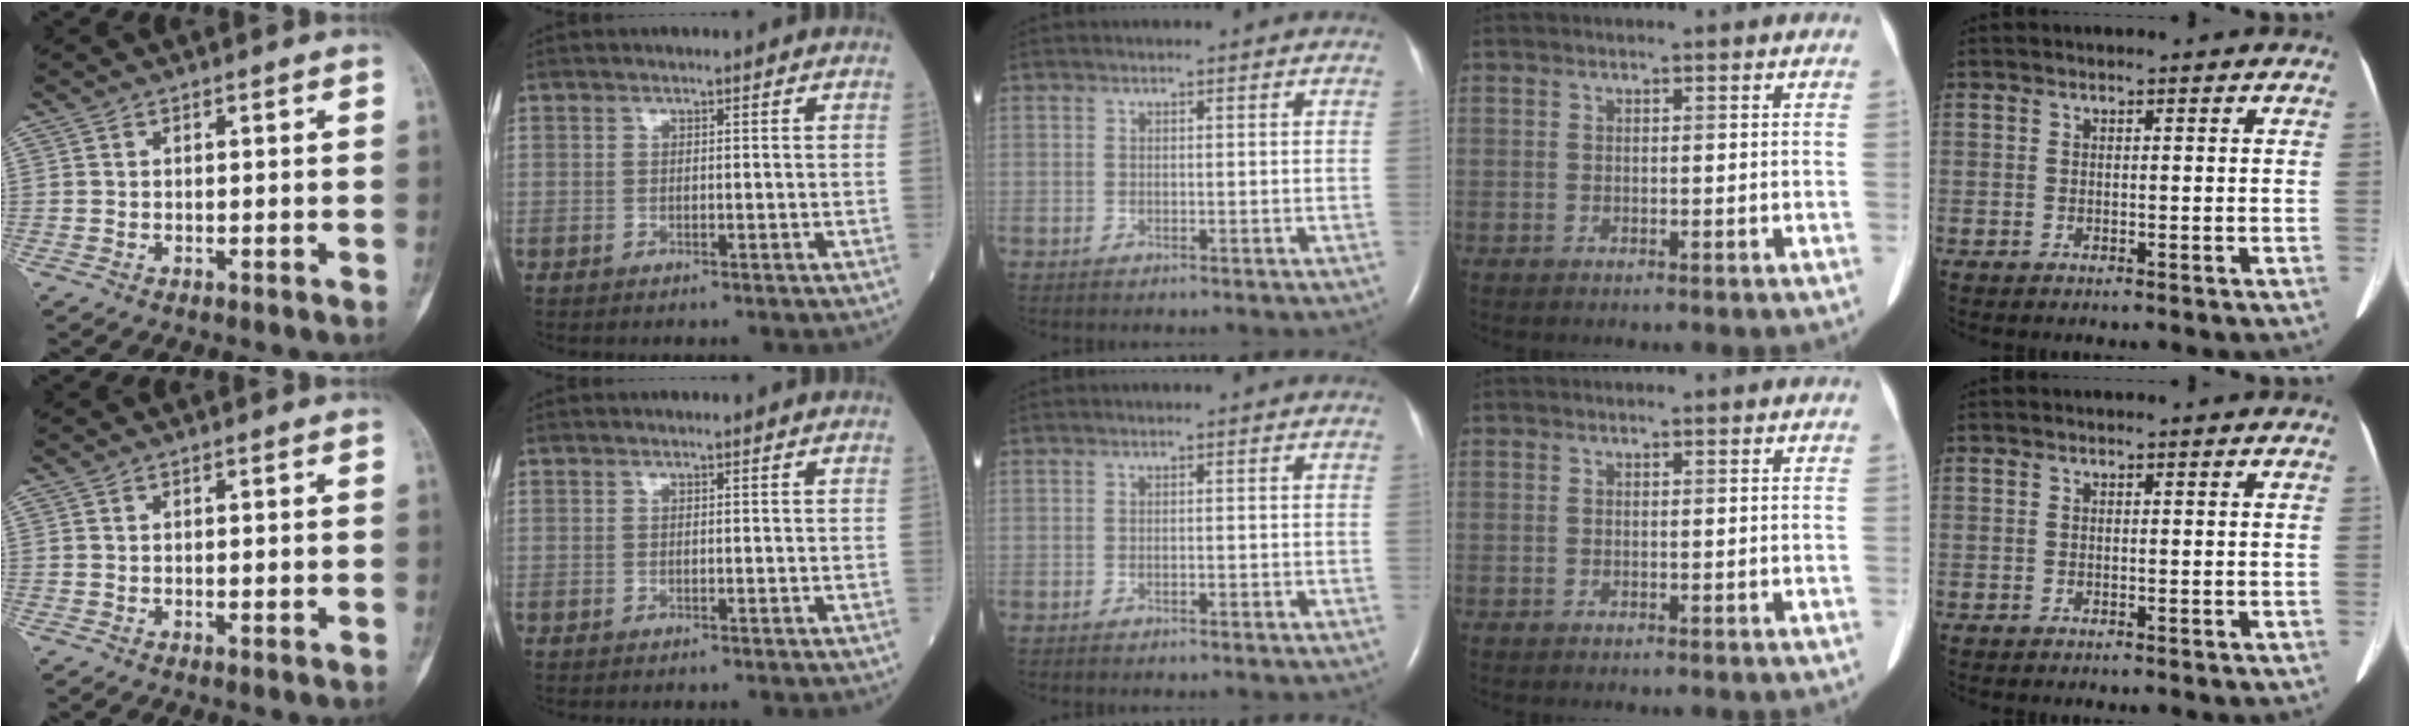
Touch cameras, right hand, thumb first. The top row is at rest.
{"thumb": {"total": 0.8, "force": [0.0, 0.3, 0.7], "torque": [-0.006, -0.002, 0.000]}, "middle": {"total": 0.5, "force": [-0.3, 0.1, 0.4], "torque": [-0.013, 0.000, -0.002]}}